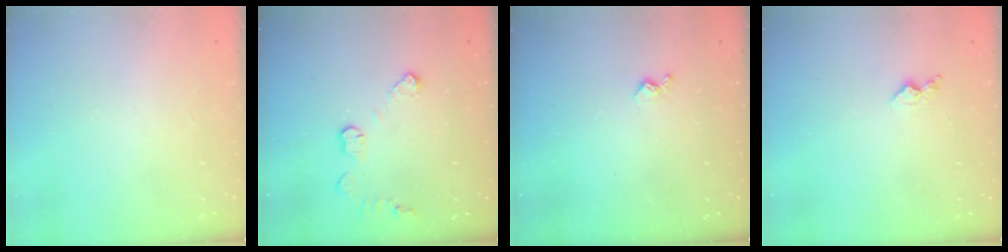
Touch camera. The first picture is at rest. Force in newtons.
{"total": 5.8, "press": 5.8, "slide": 0.1}
{"total": 3.8, "press": 3.7, "slide": 0.7}
{"total": 3.3, "press": 3.3, "slide": 0.4}